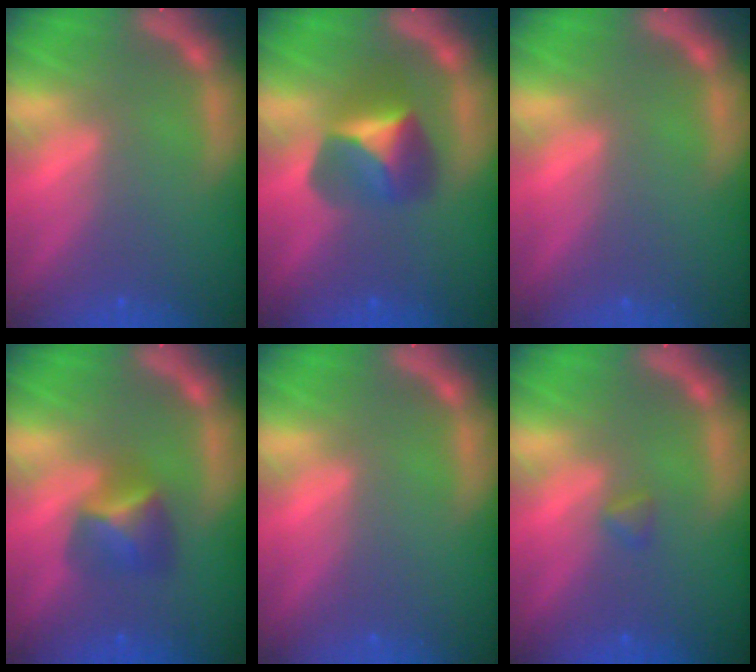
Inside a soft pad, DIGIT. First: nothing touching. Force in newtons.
{"total": 4.4}
{"total": 0.0}
{"total": 3.4}
{"total": 0.0}
{"total": 0.9}